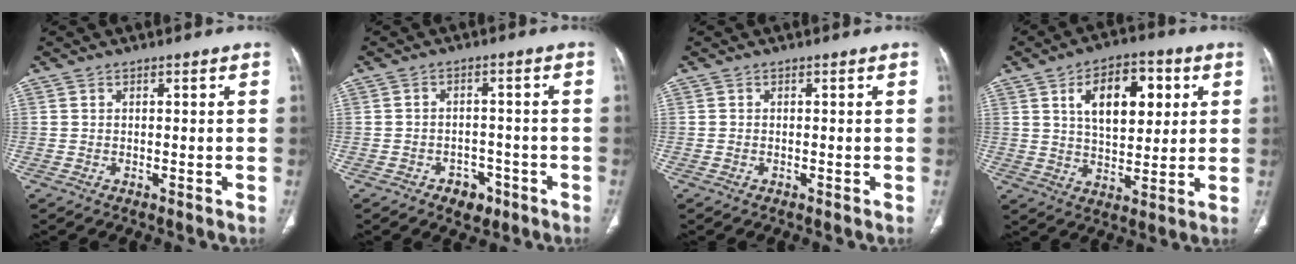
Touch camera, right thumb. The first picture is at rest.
{"total": 4.7, "force": [-2.8, 3.3, 1.9], "torque": [-0.006, 0.022, -0.034]}
{"total": 0.0}
{"total": 13.8, "force": [4.5, 7.6, 10.6], "torque": [-0.129, -0.007, 0.075]}